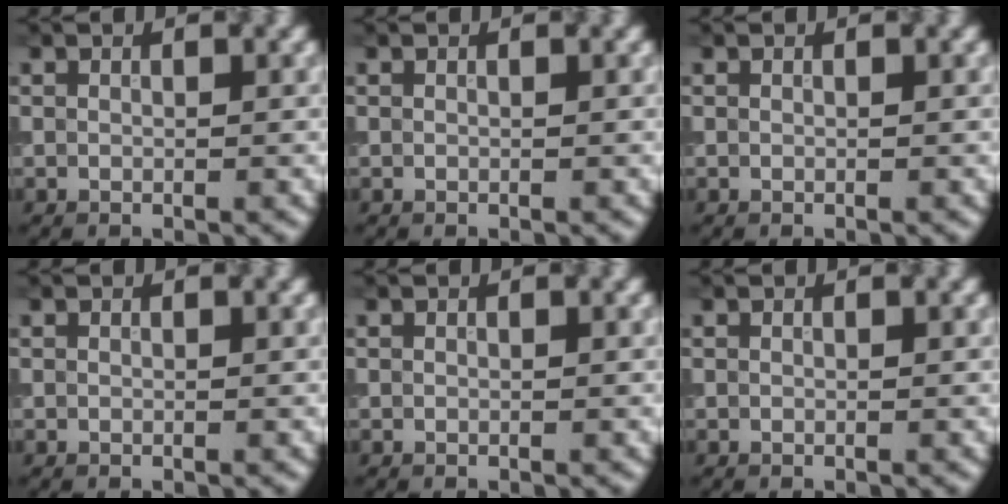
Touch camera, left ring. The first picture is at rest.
{"total": 0.0}
{"total": 0.0}
{"total": 0.0}
{"total": 0.0}
{"total": 0.0}